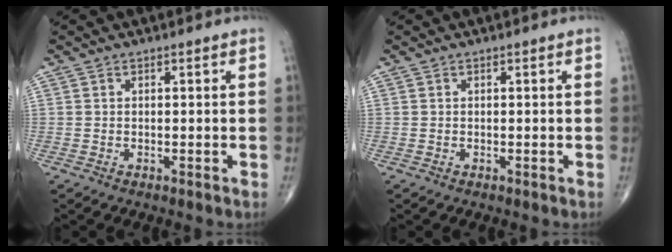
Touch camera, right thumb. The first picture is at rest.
{"total": 0.0}